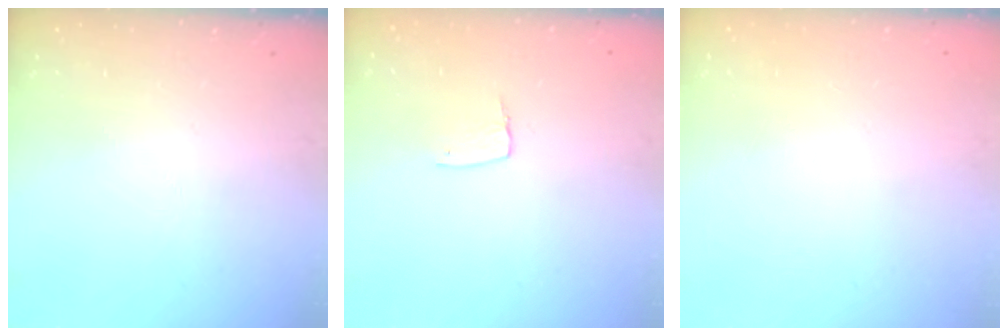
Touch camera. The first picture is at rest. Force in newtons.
{"total": 4.7, "press": 4.7, "slide": 0.4}
{"total": 0.0}